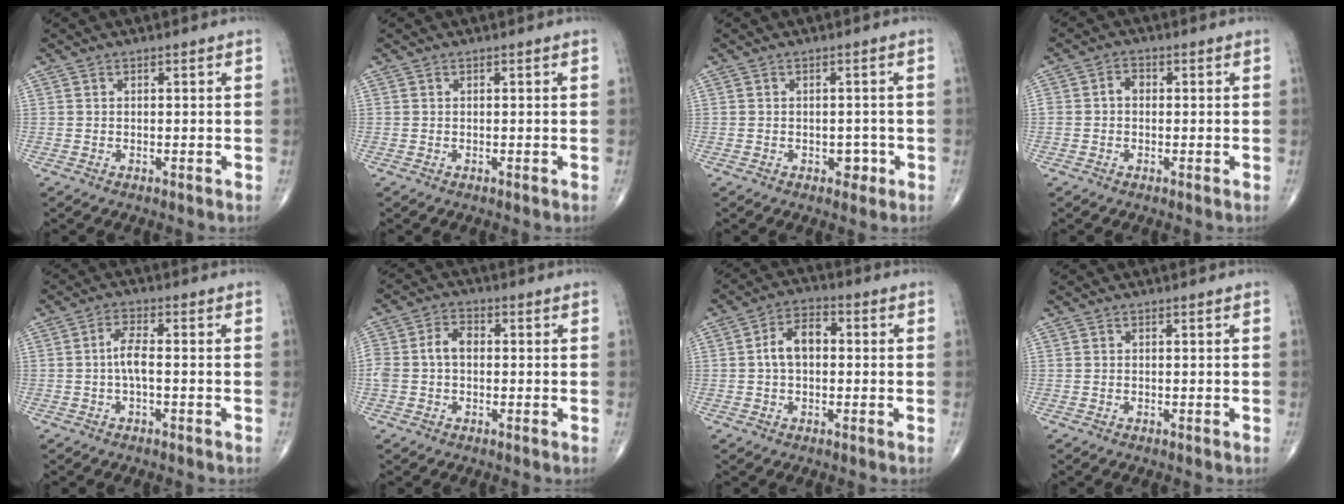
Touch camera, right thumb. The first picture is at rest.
{"total": 0.0}
{"total": 2.3, "force": [-0.9, 1.6, 1.3], "torque": [-0.002, 0.004, -0.011]}
{"total": 2.4, "force": [-0.1, 1.8, 1.5], "torque": [-0.019, 0.012, -0.006]}
{"total": 3.7, "force": [-0.6, 1.0, 3.5], "torque": [-0.075, 0.010, -0.014]}
{"total": 5.7, "force": [-0.1, 4.0, 4.1], "torque": [-0.089, 0.024, -0.005]}
{"total": 6.7, "force": [0.2, 4.3, 5.2], "torque": [-0.086, 0.024, -0.006]}
{"total": 0.0}